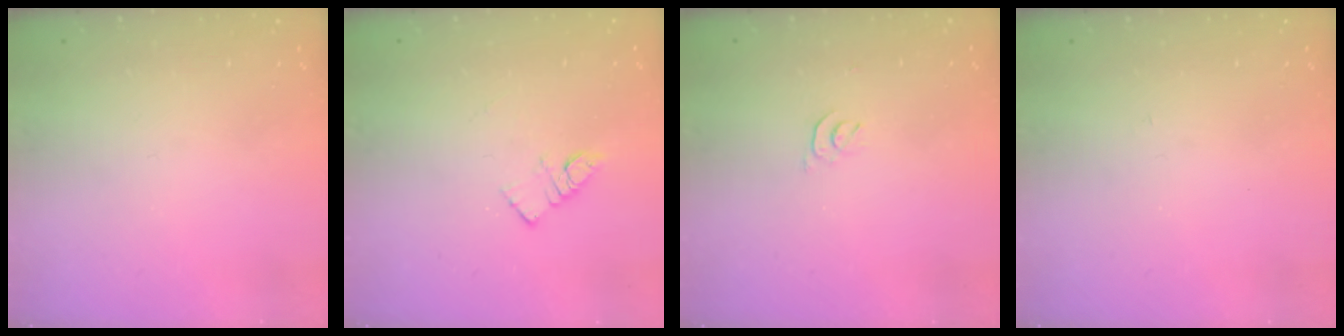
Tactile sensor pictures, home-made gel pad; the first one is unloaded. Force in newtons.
{"total": 4.9, "press": 4.9, "slide": 0.2}
{"total": 3.3, "press": 3.2, "slide": 0.5}
{"total": 2.7, "press": 2.7, "slide": 0.3}